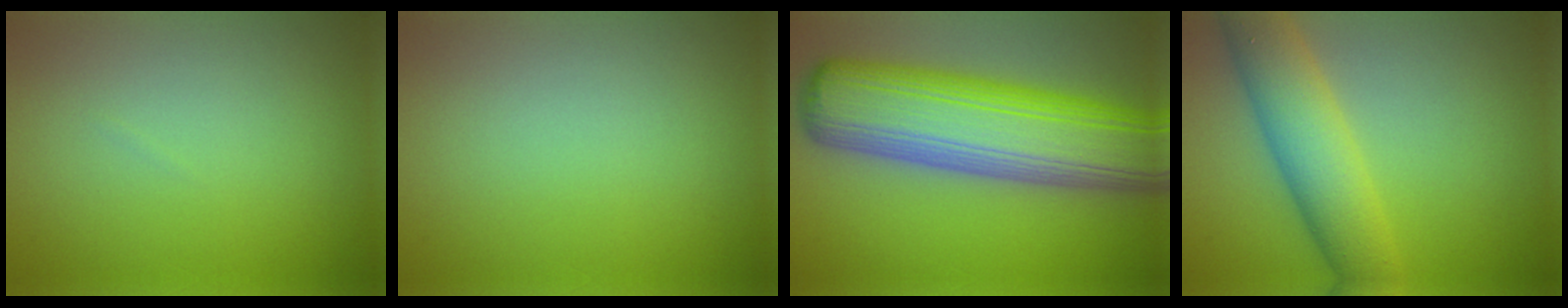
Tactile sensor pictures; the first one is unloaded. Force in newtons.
{"total": 0.0}
{"total": 13.4, "press": 13.4, "slide": 0.4}
{"total": 6.8, "press": 6.8, "slide": 0.3}